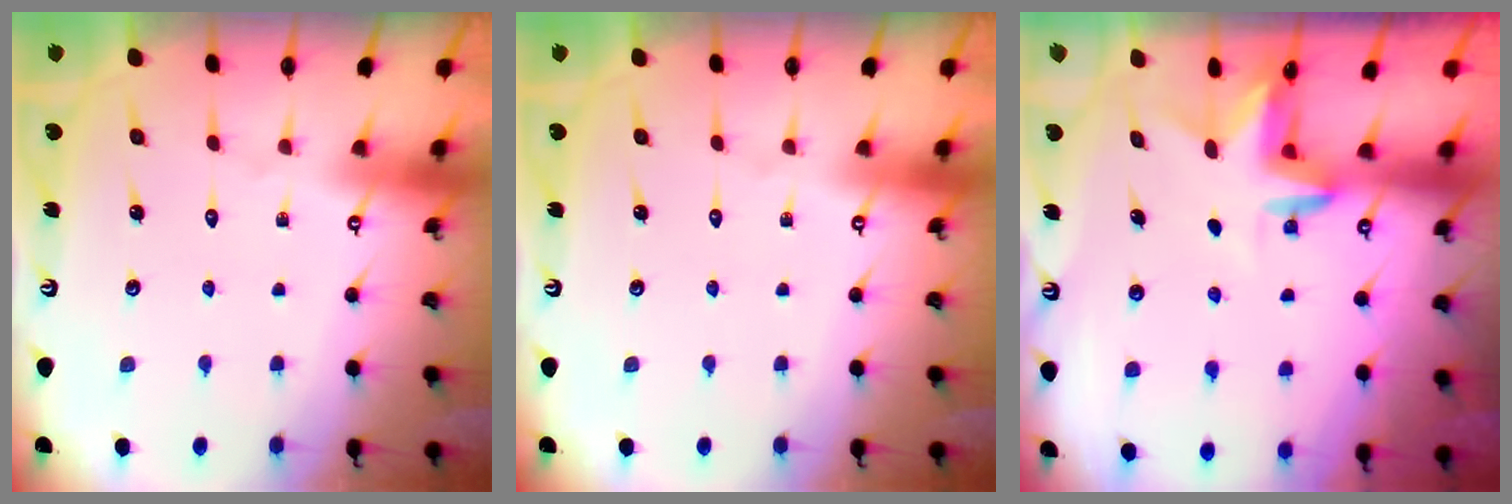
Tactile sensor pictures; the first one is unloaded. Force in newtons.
{"total": 0.0}
{"total": 3.3, "press": 3.3, "slide": 0.3}